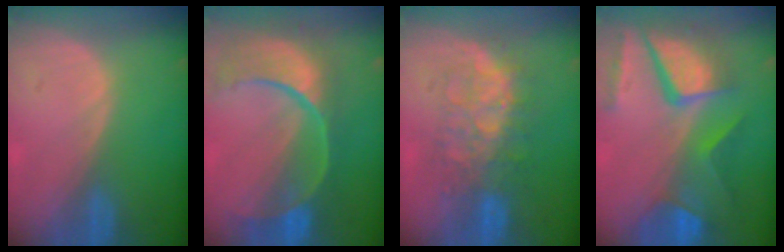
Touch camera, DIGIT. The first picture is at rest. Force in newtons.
{"total": 12.4, "press": 9.9, "slide": 7.4}
{"total": 8.2, "press": 8.0, "slide": 1.5}
{"total": 11.8, "press": 9.8, "slide": 6.6}